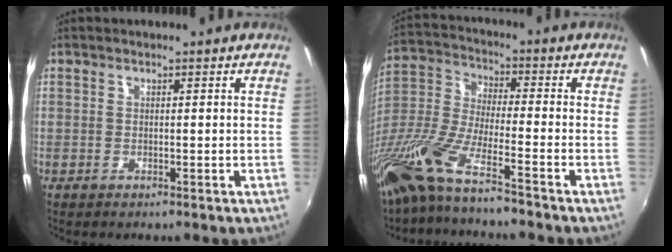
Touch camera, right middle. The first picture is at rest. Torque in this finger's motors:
{"motor_torque": [1.09, -1.05, 0.38, 0.21]}